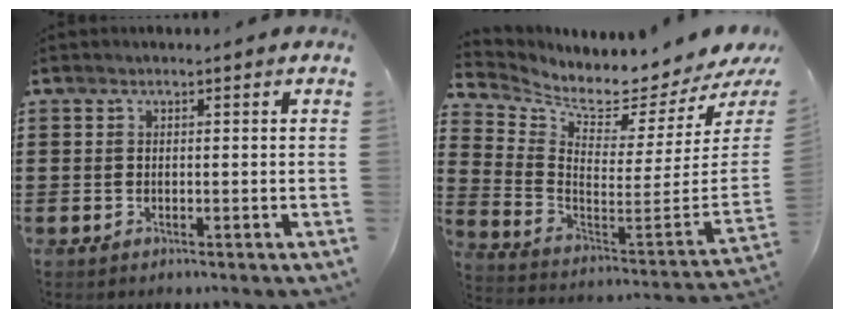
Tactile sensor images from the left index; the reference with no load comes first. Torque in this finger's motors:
{"motor_torque": [-0.60, -0.95, 0.22, 0.00]}